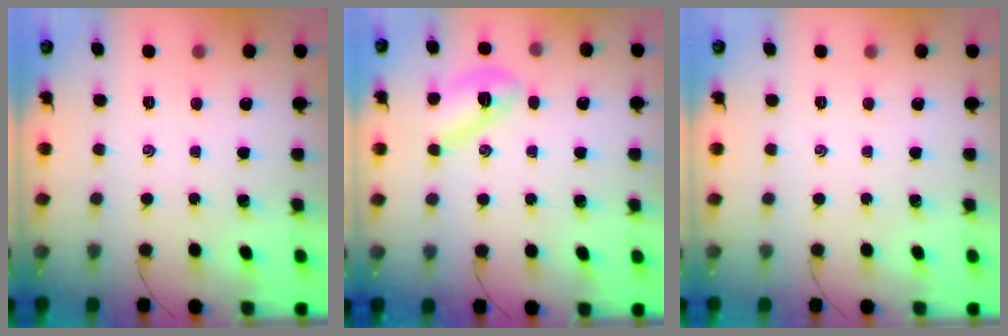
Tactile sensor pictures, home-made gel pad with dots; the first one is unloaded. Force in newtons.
{"total": 8.6, "press": 8.6, "slide": 0.5}
{"total": 0.0}